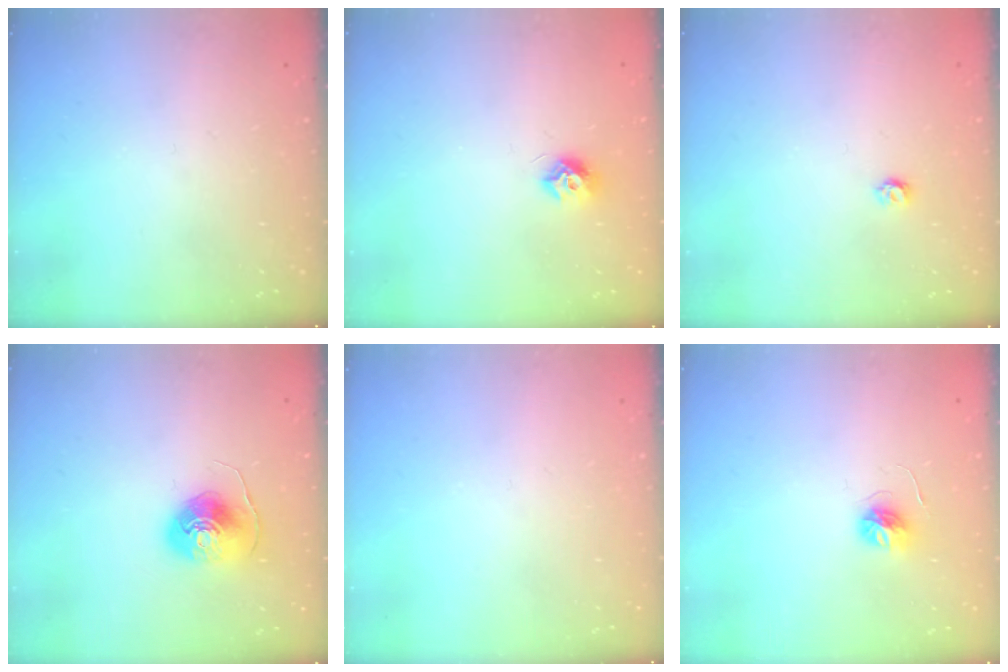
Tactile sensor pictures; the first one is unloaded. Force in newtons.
{"total": 7.3, "press": 7.3, "slide": 0.3}
{"total": 3.2, "press": 3.2, "slide": 0.3}
{"total": 9.1, "press": 9.1, "slide": 0.4}
{"total": 0.0}
{"total": 5.2, "press": 5.2, "slide": 0.6}